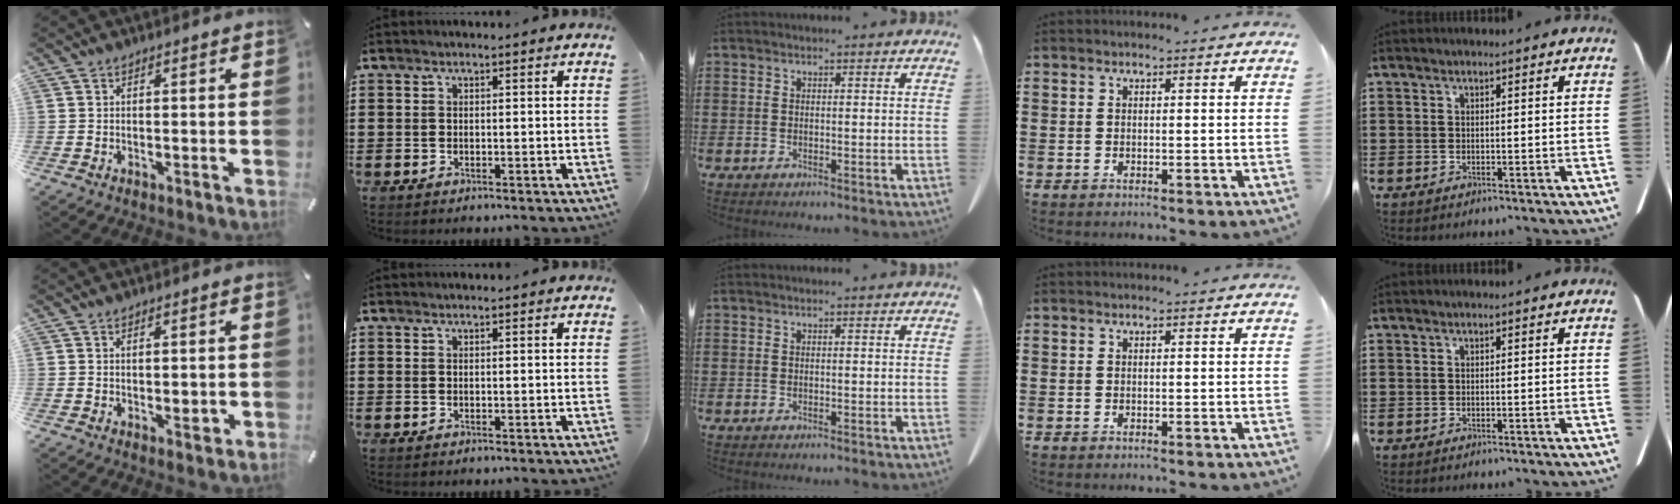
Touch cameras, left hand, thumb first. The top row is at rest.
{"thumb": {"total": 1.9, "force": [0.1, 1.1, 1.6], "torque": [-0.023, -0.002, 0.001]}}